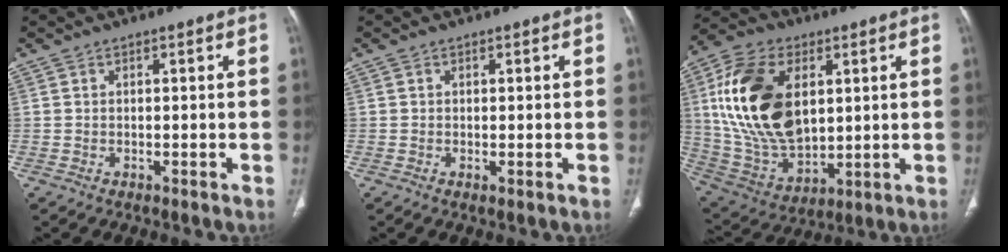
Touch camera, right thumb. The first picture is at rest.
{"total": 0.6, "force": [-0.1, 0.2, 0.5], "torque": [-0.014, -0.004, -0.001]}
{"total": 22.9, "force": [4.9, 13.9, 17.5], "torque": [-0.327, -0.017, 0.102]}